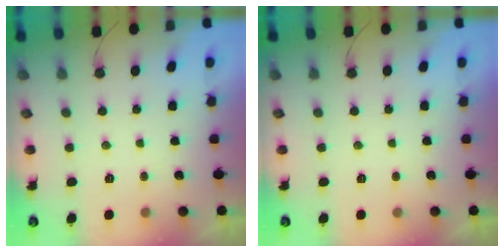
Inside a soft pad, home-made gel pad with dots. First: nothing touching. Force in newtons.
{"total": 0.0}